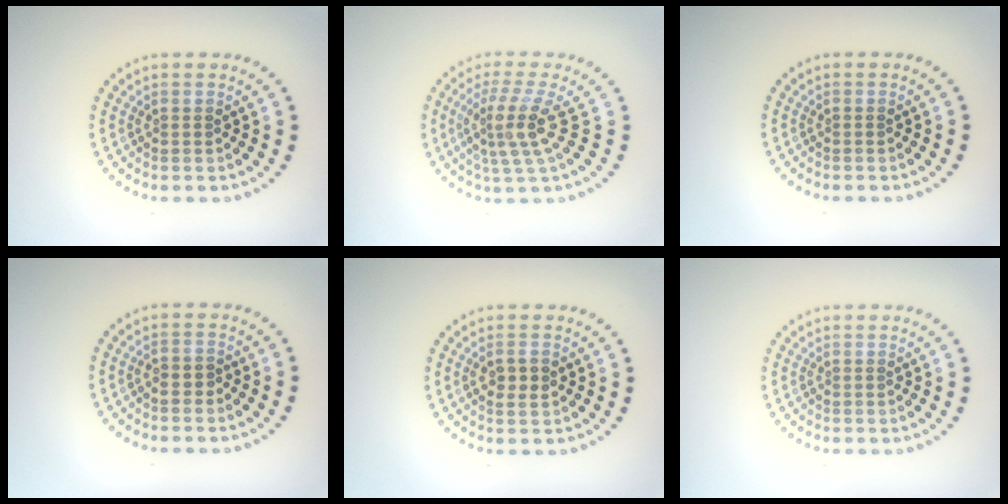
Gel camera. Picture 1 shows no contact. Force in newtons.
{"total": 3.9, "press": 2.8, "slide": 2.7}
{"total": 0.0}
{"total": 0.9, "press": 0.8, "slide": 0.5}
{"total": 2.1, "press": 2.1, "slide": 0.2}
{"total": 0.0}